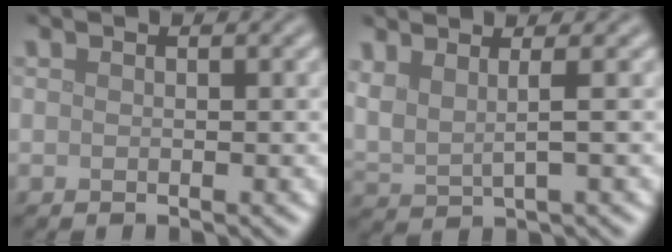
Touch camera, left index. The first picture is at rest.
{"total": 2.7, "force": [1.7, 0.8, 1.9], "torque": [-0.039, -0.002, 0.030]}